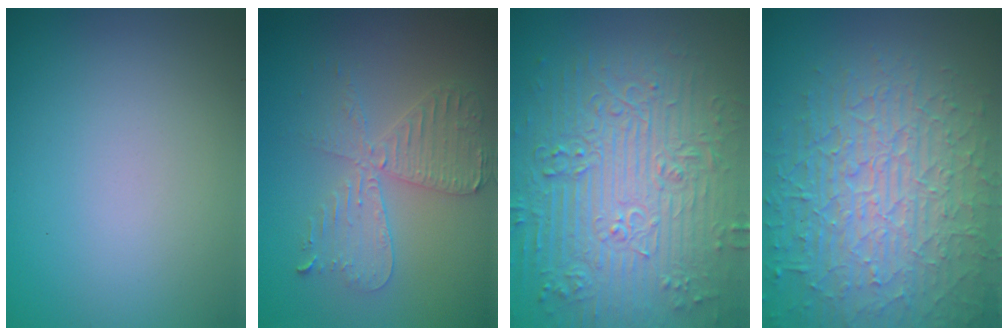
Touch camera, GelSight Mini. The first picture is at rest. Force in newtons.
{"total": 4.1, "press": 3.6, "slide": 1.9}
{"total": 9.5, "press": 6.9, "slide": 6.4}
{"total": 8.8, "press": 6.2, "slide": 6.2}